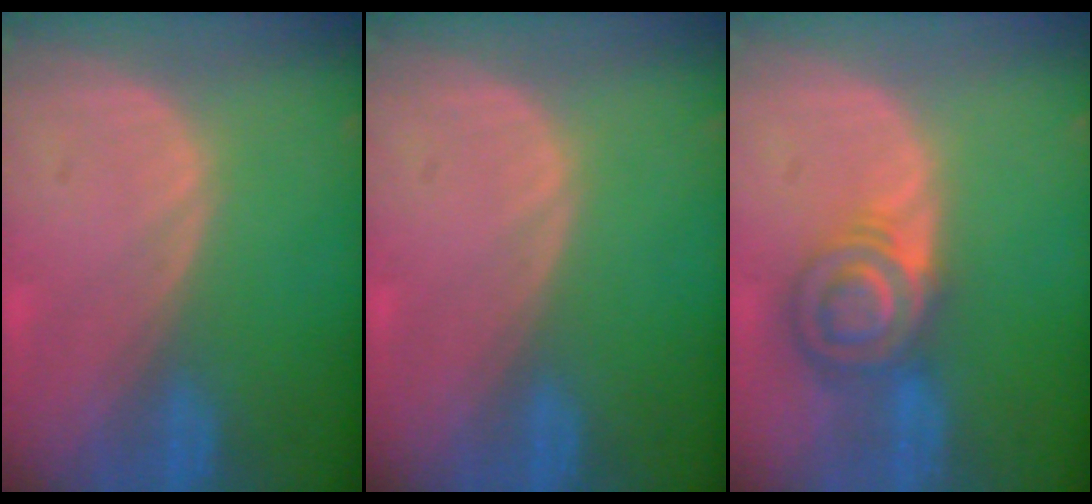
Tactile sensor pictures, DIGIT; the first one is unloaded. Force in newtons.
{"total": 0.0}
{"total": 6.4, "press": 6.2, "slide": 1.6}